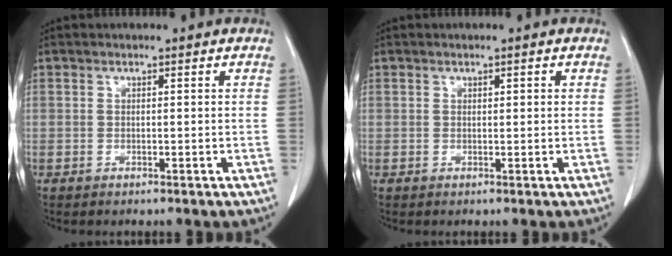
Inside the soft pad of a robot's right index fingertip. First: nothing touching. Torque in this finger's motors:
{"motor_torque": [-0.11, 0.05, -0.02, -0.01]}